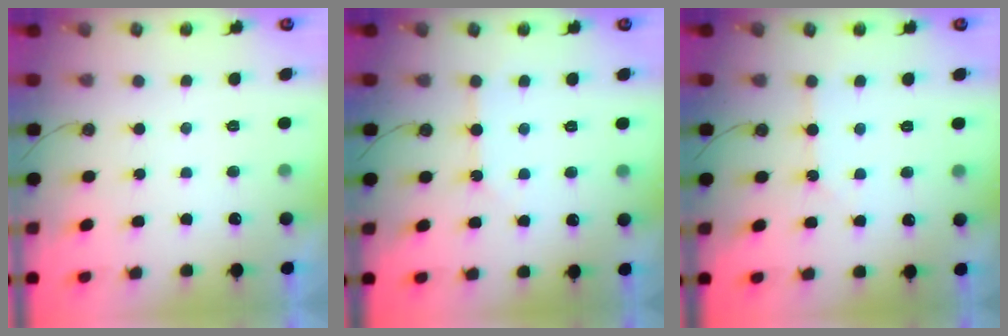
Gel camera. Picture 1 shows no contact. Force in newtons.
{"total": 3.3, "press": 3.3, "slide": 0.6}
{"total": 5.5, "press": 5.5, "slide": 0.8}